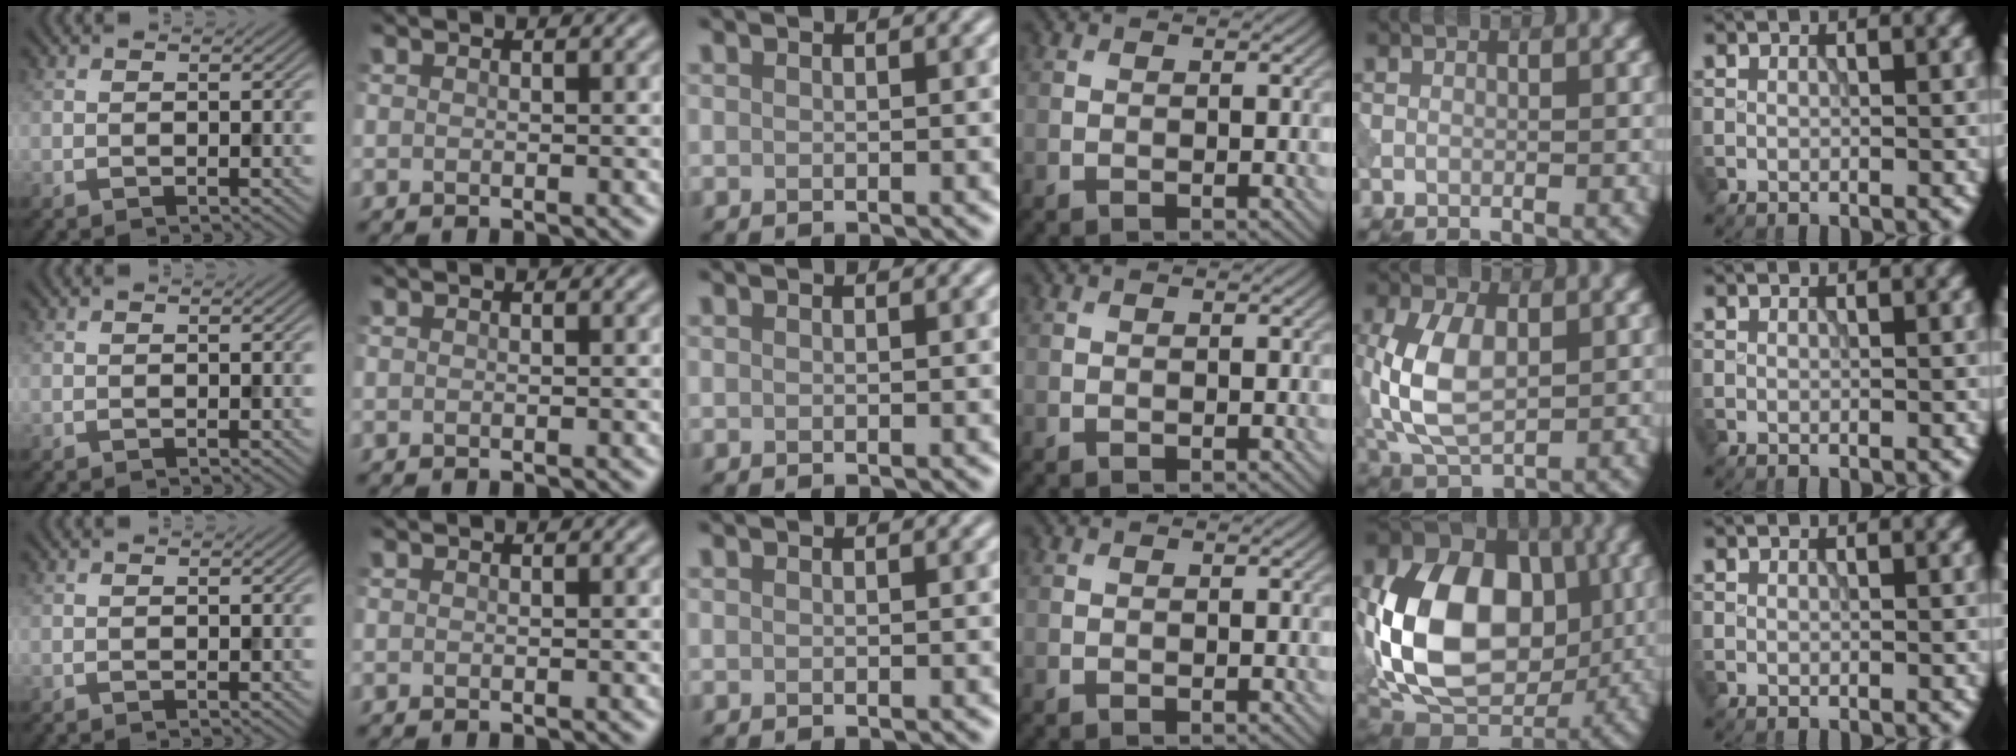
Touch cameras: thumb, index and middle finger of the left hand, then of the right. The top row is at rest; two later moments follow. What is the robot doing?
{"motion": "press", "object": "tv remote"}